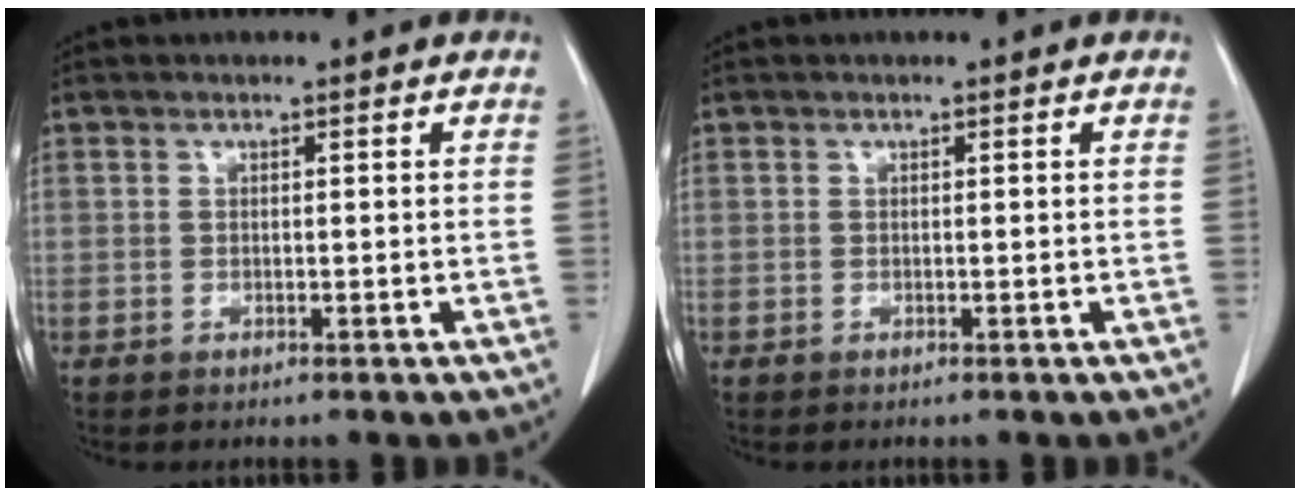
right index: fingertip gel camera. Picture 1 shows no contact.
{"total": 0.0}